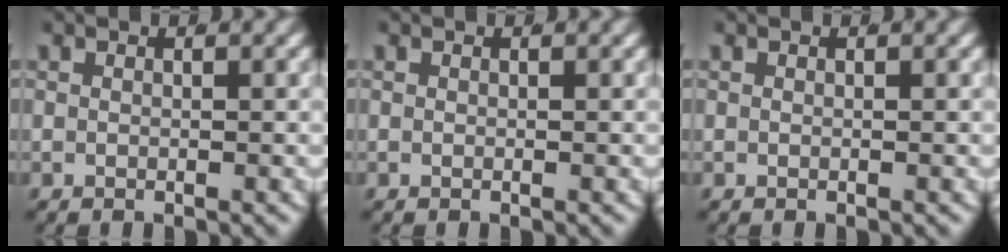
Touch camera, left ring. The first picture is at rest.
{"total": 0.0}
{"total": 0.0}